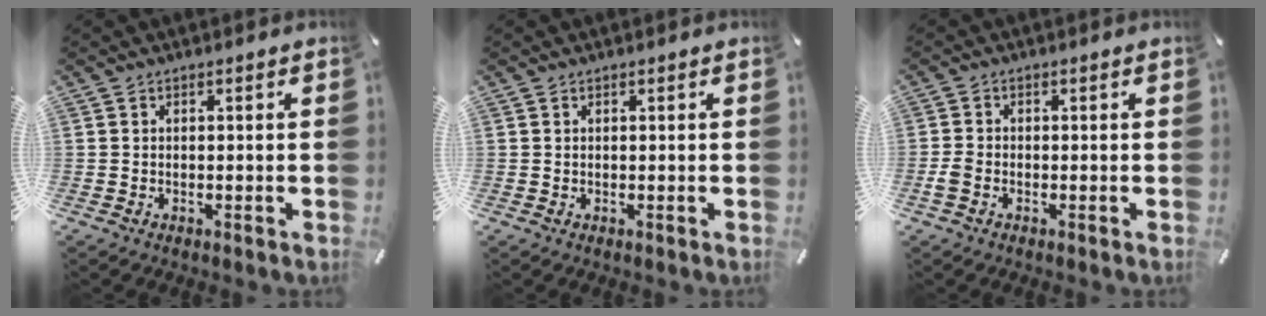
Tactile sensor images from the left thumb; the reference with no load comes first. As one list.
[{"total": 0.0}, {"total": 2.2, "force": [-0.8, 1.4, 1.5], "torque": [-0.027, 0.004, -0.014]}]